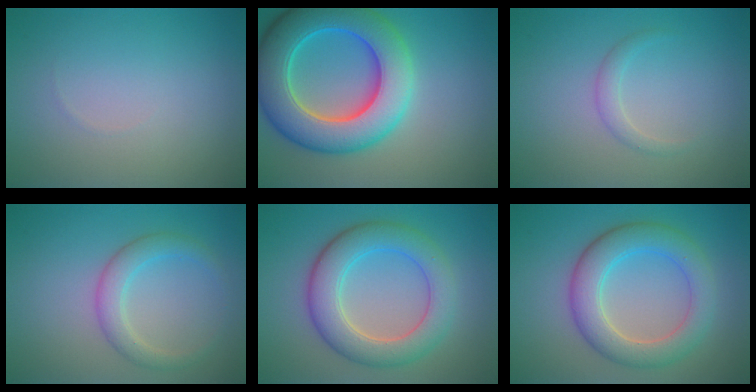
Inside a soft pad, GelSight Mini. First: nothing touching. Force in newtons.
{"total": 10.5, "press": 10.5, "slide": 0.3}
{"total": 1.2, "press": 1.2, "slide": 0.0}
{"total": 2.8, "press": 2.8, "slide": 0.1}
{"total": 6.4, "press": 6.4, "slide": 0.2}
{"total": 5.7, "press": 5.7, "slide": 0.1}